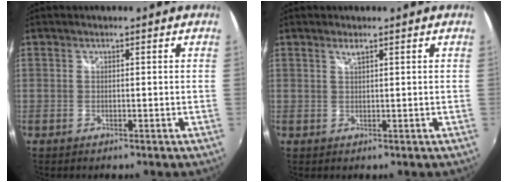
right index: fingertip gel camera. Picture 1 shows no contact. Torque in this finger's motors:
{"motor_torque": [0.20, 0.06, 0.05, 0.02]}